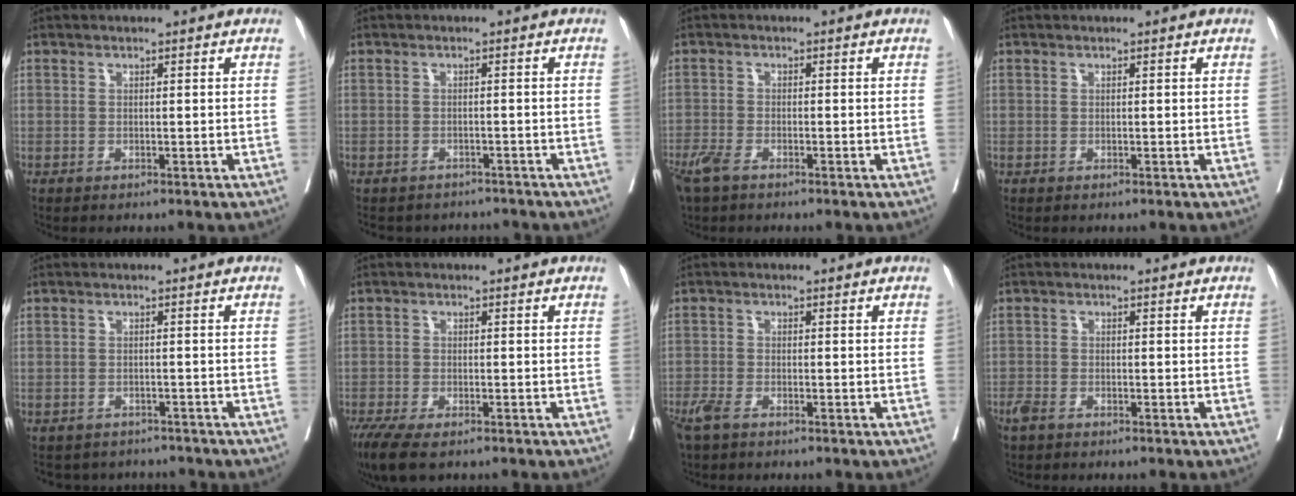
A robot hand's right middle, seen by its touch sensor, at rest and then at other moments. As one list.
[{"total": 7.2, "force": [-6.7, 2.4, 0.7], "torque": [-0.013, 0.004, -0.081]}, {"total": 4.0, "force": [-2.9, 1.3, 2.5], "torque": [-0.057, -0.008, -0.056]}, {"total": 0.0}, {"total": 5.4, "force": [-5.1, 1.7, -0.2], "torque": [0.004, 0.007, -0.062]}, {"total": 6.9, "force": [-5.0, 2.0, 4.3], "torque": [-0.080, -0.019, -0.084]}, {"total": 3.5, "force": [-2.5, 1.0, 2.1], "torque": [-0.049, -0.007, -0.049]}, {"total": 2.2, "force": [-1.6, 0.9, 1.1], "torque": [-0.026, -0.002, -0.031]}]